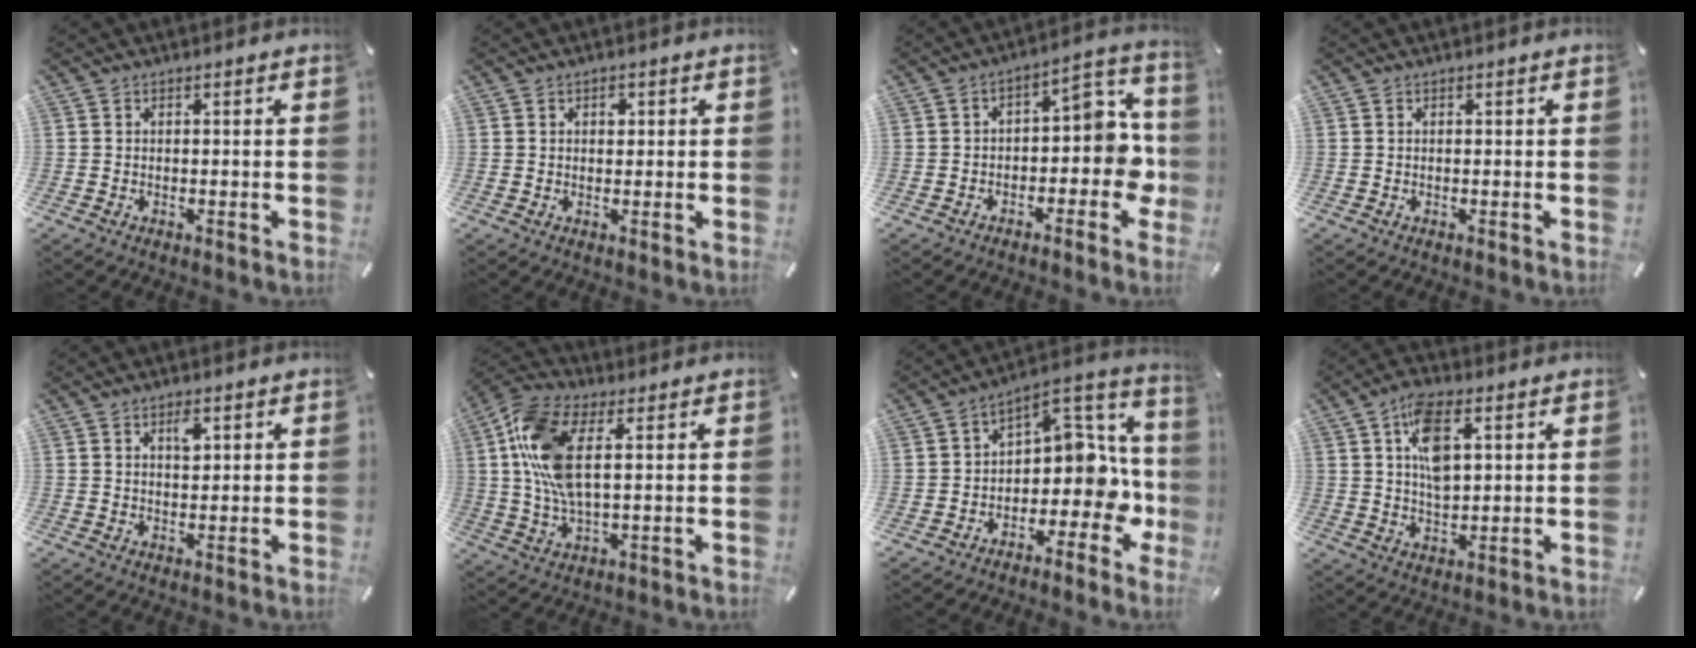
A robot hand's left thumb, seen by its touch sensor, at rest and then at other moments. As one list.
[{"total": 1.6, "force": [0.5, 1.2, 0.9], "torque": [-0.003, 0.000, 0.004]}, {"total": 10.6, "force": [-1.6, 6.4, 8.3], "torque": [-0.089, 0.004, -0.030]}, {"total": 0.0}, {"total": 3.0, "force": [1.4, 1.5, 2.1], "torque": [-0.021, -0.006, 0.019]}, {"total": 14.0, "force": [3.5, 6.8, 11.7], "torque": [-0.269, -0.010, 0.064]}, {"total": 10.2, "force": [-1.0, 7.1, 7.3], "torque": [-0.098, -0.025, -0.024]}, {"total": 9.4, "force": [3.2, 4.8, 7.4], "torque": [-0.127, -0.006, 0.052]}]